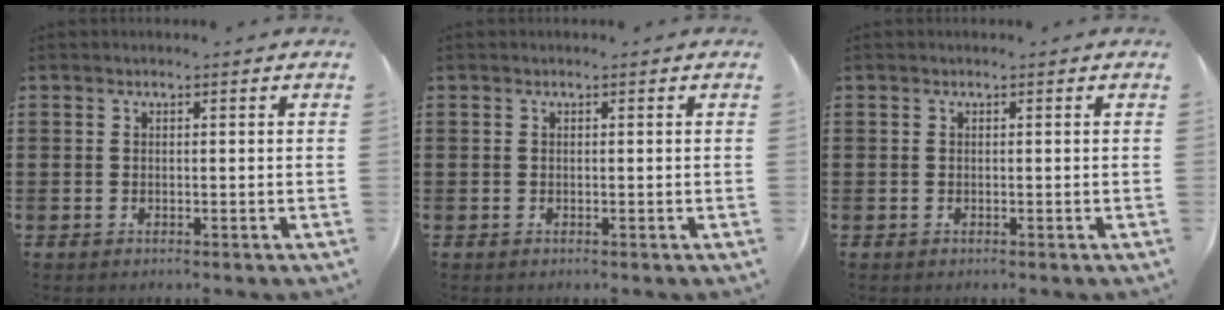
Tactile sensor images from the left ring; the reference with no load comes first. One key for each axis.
{"total": 0.0}
{"total": 0.0}